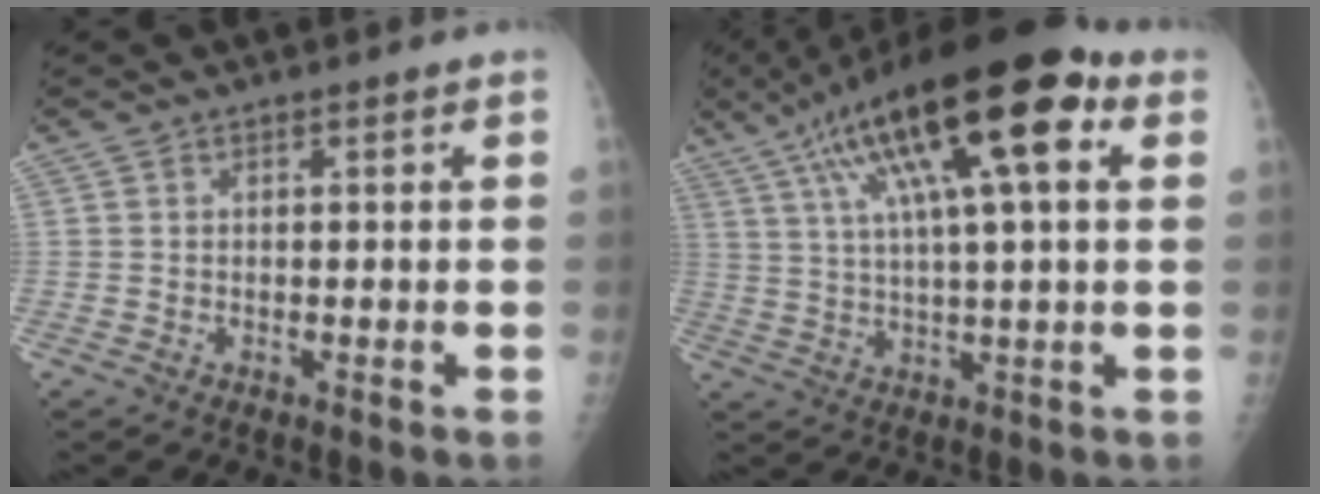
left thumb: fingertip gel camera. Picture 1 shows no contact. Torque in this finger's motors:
{"motor_torque": [1.32, 0.84, 2.18, -0.58, 0.64]}